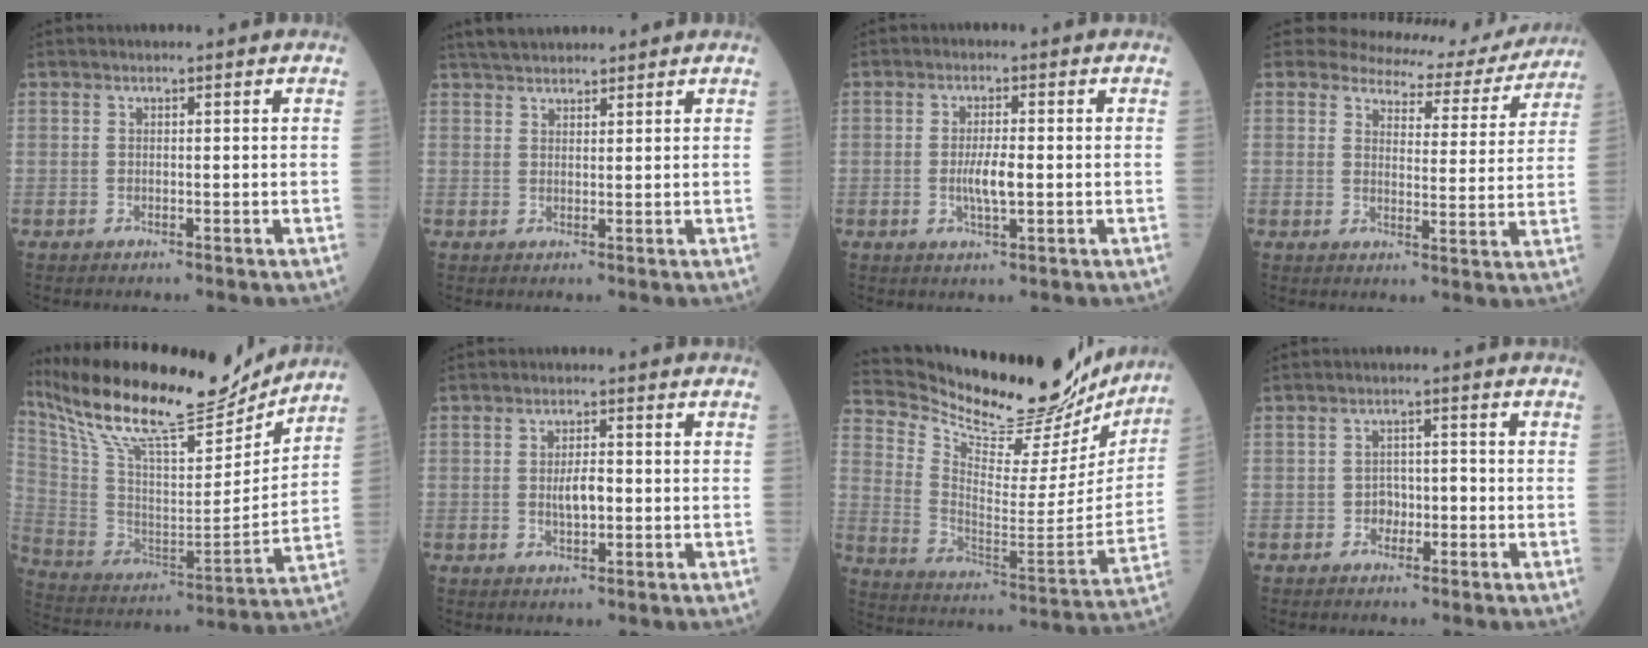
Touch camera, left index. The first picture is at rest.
{"total": 6.9, "force": [6.3, 1.6, 2.4], "torque": [-0.037, 0.032, 0.101]}
{"total": 3.8, "force": [-0.7, 0.7, 3.7], "torque": [-0.074, -0.007, -0.013]}
{"total": 13.6, "force": [12.7, 4.3, 2.1], "torque": [-0.008, -0.028, 0.132]}
{"total": 23.7, "force": [20.7, 3.8, 11.0], "torque": [-0.213, -0.010, 0.343]}
{"total": 3.3, "force": [-0.5, 1.1, 3.1], "torque": [-0.056, -0.003, -0.009]}
{"total": 26.4, "force": [24.0, 5.6, 9.6], "torque": [-0.160, -0.066, 0.335]}
{"total": 2.4, "force": [-1.2, 1.6, 1.3], "torque": [-0.011, 0.005, -0.024]}